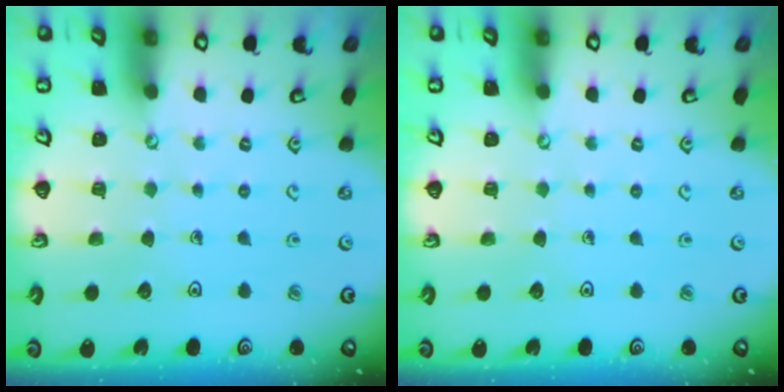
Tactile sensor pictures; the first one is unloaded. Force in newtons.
{"total": 0.0}